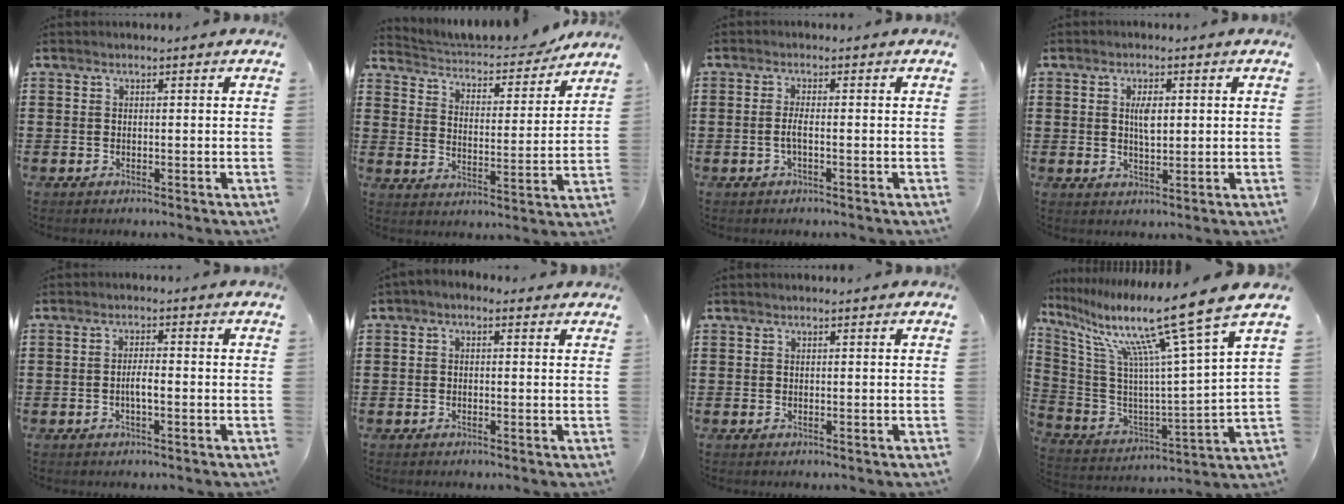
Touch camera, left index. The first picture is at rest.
{"total": 4.9, "force": [4.6, 1.0, 1.1], "torque": [-0.047, -0.031, 0.076]}
{"total": 1.9, "force": [-0.7, 0.2, 1.8], "torque": [-0.049, -0.006, -0.018]}
{"total": 3.4, "force": [0.8, 1.4, 3.0], "torque": [-0.047, 0.001, 0.007]}
{"total": 2.4, "force": [-0.6, 0.5, 2.2], "torque": [-0.049, -0.001, -0.013]}
{"total": 1.0, "force": [-0.4, 0.6, 0.8], "torque": [-0.015, 0.002, -0.009]}
{"total": 0.0}
{"total": 15.8, "force": [11.1, 0.4, 11.3], "torque": [-0.231, -0.068, 0.168]}